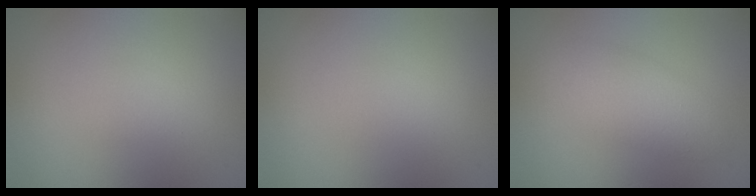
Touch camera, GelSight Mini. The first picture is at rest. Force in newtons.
{"total": 0.0}
{"total": 3.2, "press": 3.2, "slide": 0.0}